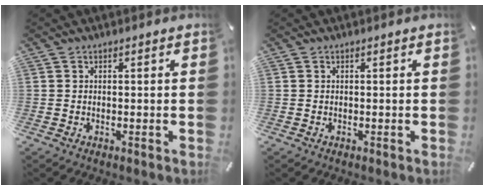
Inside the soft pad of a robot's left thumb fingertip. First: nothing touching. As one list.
[{"total": 0.0}]